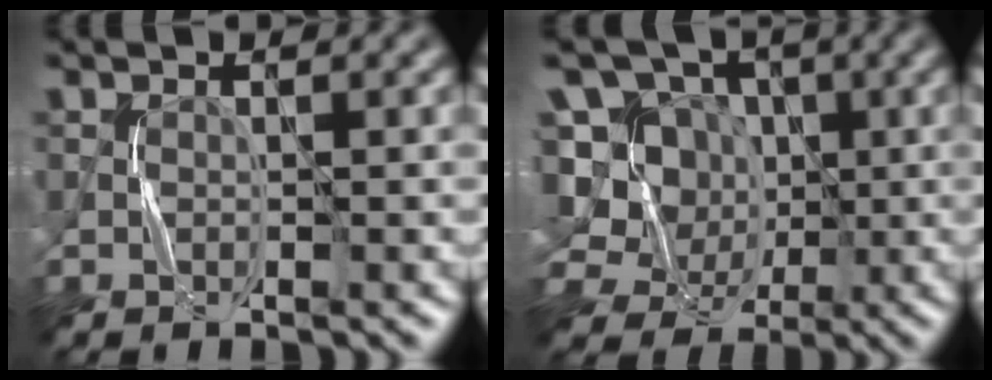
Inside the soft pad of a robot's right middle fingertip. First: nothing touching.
{"total": 10.2, "force": [0.6, 9.4, 4.0], "torque": [-0.115, 0.049, -0.026]}